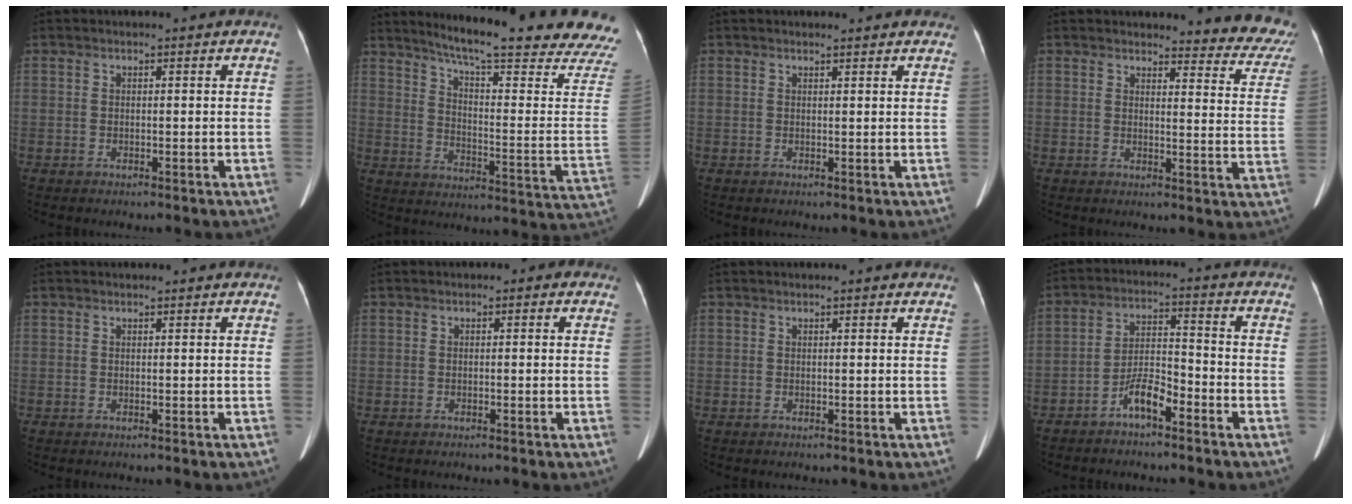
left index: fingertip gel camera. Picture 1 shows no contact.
{"total": 25.5, "force": [22.3, -0.3, 12.3], "torque": [-0.183, -0.104, 0.278]}
{"total": 3.4, "force": [3.2, 0.7, 0.9], "torque": [-0.013, 0.011, 0.029]}
{"total": 12.0, "force": [11.5, 2.1, 2.7], "torque": [0.008, -0.074, 0.092]}
{"total": 0.0}
{"total": 0.8, "force": [0.0, 0.6, 0.6], "torque": [-0.001, 0.007, -0.008]}
{"total": 0.7, "force": [0.6, 0.1, 0.4], "torque": [-0.006, 0.004, 0.006]}
{"total": 5.6, "force": [-3.8, 1.4, 3.8], "torque": [-0.081, 0.013, -0.070]}